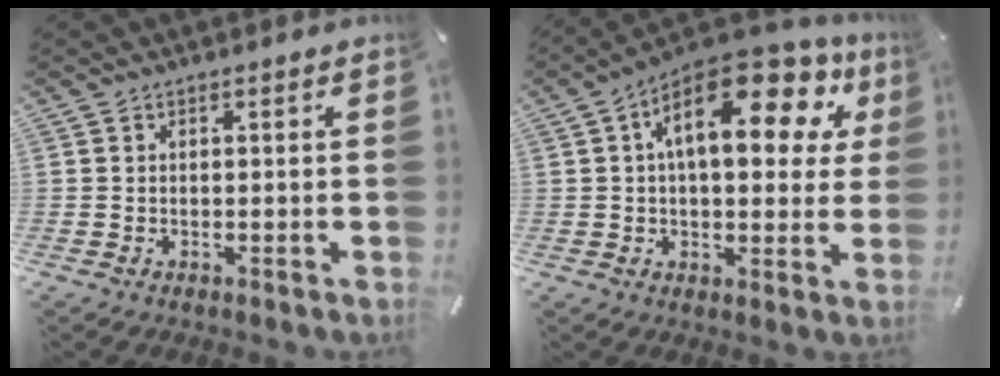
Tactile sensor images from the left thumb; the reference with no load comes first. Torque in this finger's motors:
{"motor_torque": [2.51, 2.50, 2.09, -0.68, 0.22]}